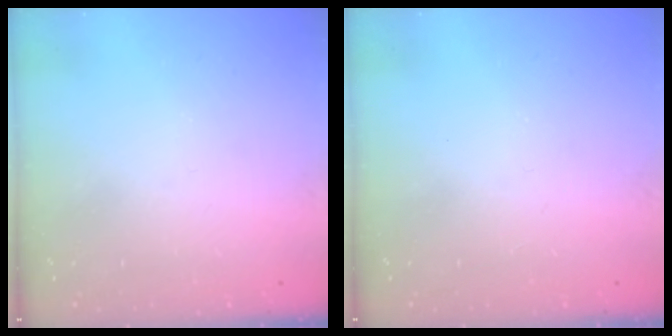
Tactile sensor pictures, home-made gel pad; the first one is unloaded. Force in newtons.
{"total": 3.4, "press": 3.4, "slide": 0.4}